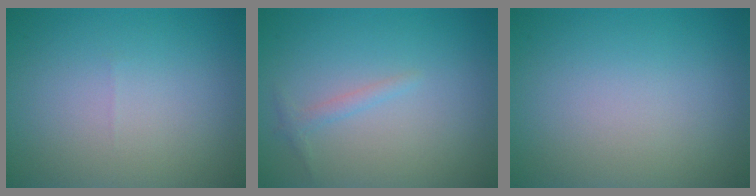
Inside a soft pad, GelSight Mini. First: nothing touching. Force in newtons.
{"total": 0.9, "press": 0.9, "slide": 0.1}
{"total": 0.0}